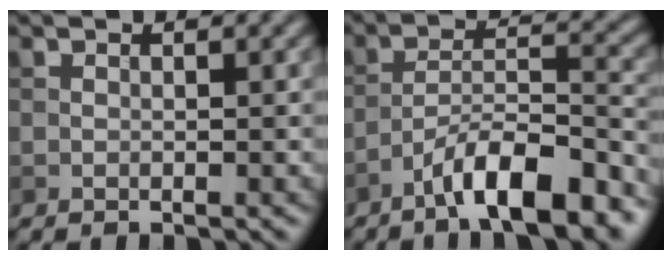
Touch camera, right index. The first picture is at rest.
{"total": 8.8, "force": [-6.0, 1.9, 6.1], "torque": [-0.097, 0.011, -0.101]}